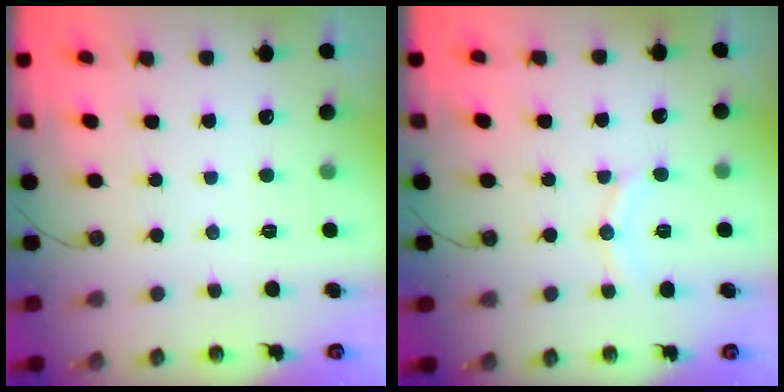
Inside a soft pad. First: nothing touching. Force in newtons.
{"total": 7.4, "press": 7.4, "slide": 0.7}